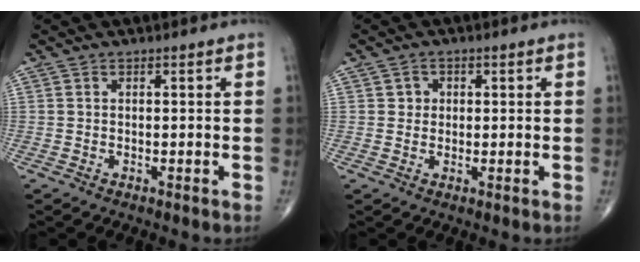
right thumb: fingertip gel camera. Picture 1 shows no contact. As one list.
[{"total": 2.4, "force": [0.5, 2.2, 0.8], "torque": [0.005, 0.002, 0.004]}]